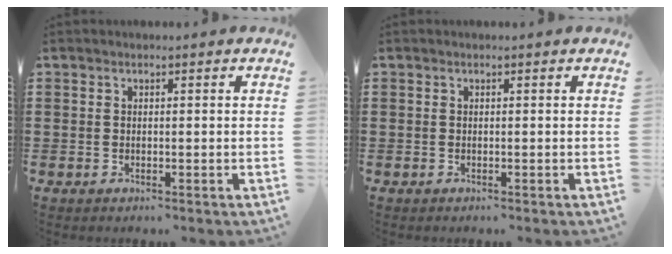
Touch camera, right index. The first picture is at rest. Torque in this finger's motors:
{"motor_torque": [0.17, 0.55, -0.05, -0.02]}